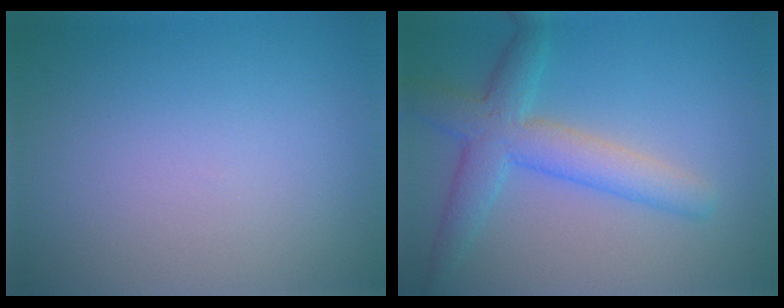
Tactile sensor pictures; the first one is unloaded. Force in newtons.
{"total": 5.1, "press": 5.1, "slide": 0.1}